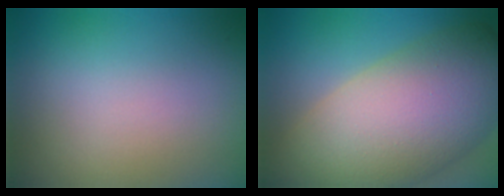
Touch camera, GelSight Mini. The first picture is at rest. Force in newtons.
{"total": 14.4, "press": 14.4, "slide": 0.8}